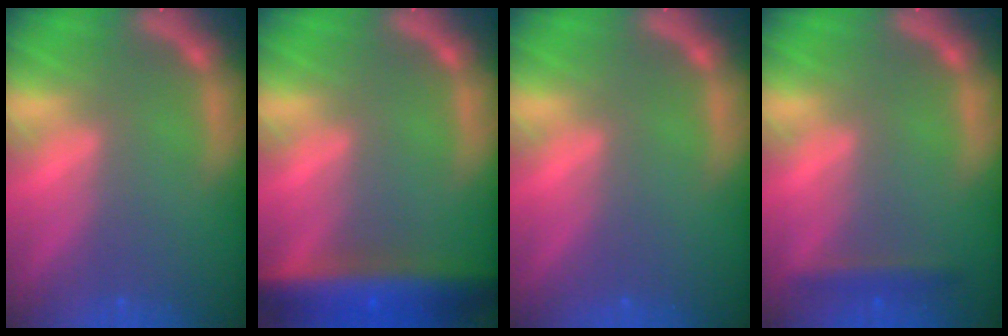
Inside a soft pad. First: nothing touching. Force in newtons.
{"total": 8.5}
{"total": 0.0}
{"total": 1.9}